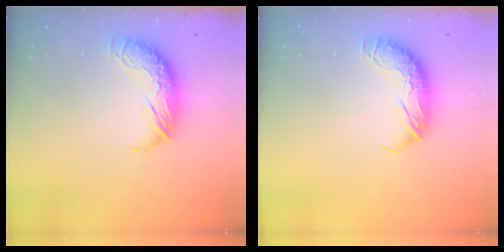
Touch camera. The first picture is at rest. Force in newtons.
{"total": 0.0}